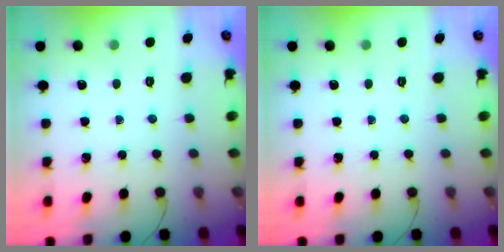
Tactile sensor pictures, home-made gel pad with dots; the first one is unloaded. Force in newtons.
{"total": 0.0}